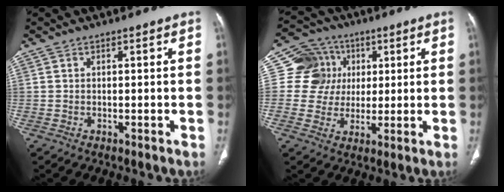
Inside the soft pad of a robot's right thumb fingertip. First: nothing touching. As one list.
[{"total": 10.3, "force": [2.3, 9.8, 1.9], "torque": [0.007, 0.008, 0.037]}]